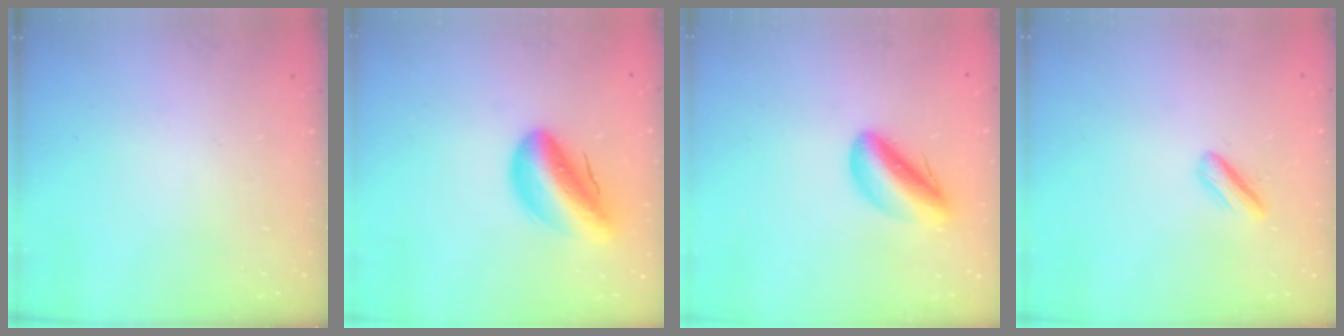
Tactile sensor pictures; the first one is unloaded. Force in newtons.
{"total": 14.1, "press": 13.5, "slide": 4.0}
{"total": 9.7, "press": 9.3, "slide": 2.8}
{"total": 3.7, "press": 3.7, "slide": 0.3}